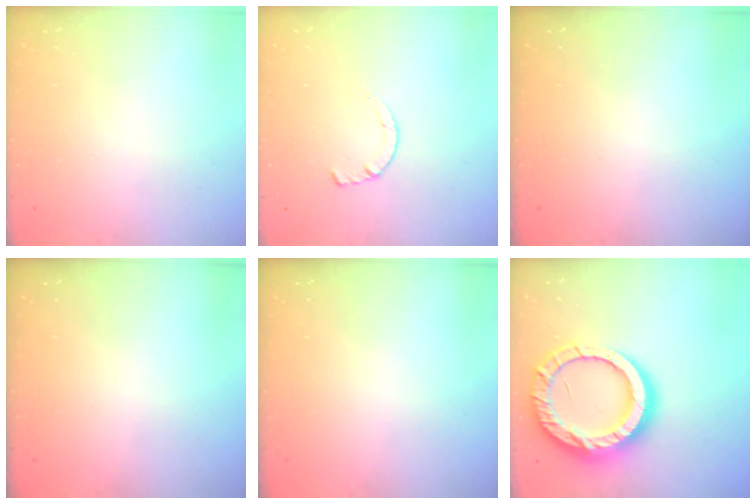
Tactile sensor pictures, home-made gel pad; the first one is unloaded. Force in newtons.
{"total": 1.4, "press": 1.4, "slide": 0.3}
{"total": 0.0}
{"total": 0.0}
{"total": 0.0}
{"total": 21.0, "press": 20.9, "slide": 2.1}